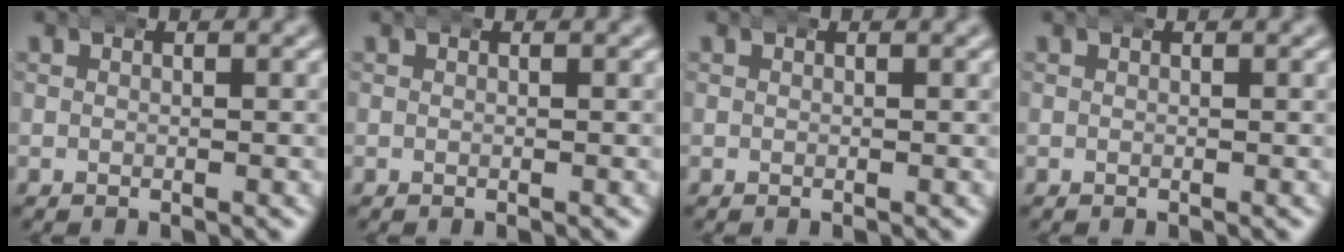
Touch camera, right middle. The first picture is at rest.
{"total": 0.0}
{"total": 0.0}
{"total": 0.0}